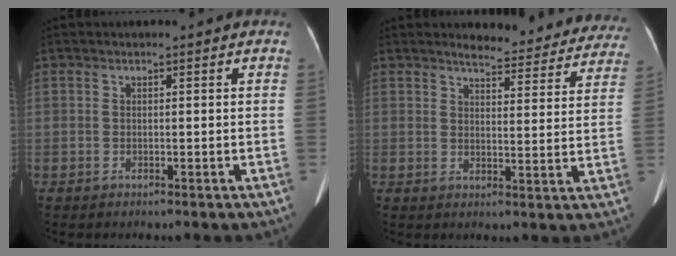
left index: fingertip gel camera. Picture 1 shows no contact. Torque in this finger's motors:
{"motor_torque": [0.36, -0.34, 0.00, 0.01]}